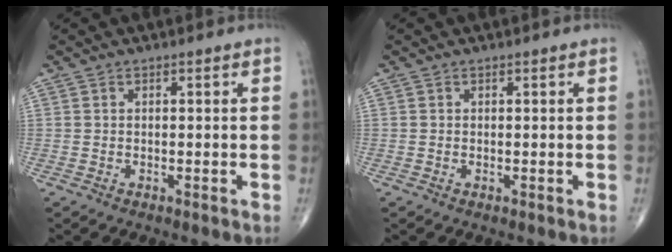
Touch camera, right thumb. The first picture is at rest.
{"total": 0.0}